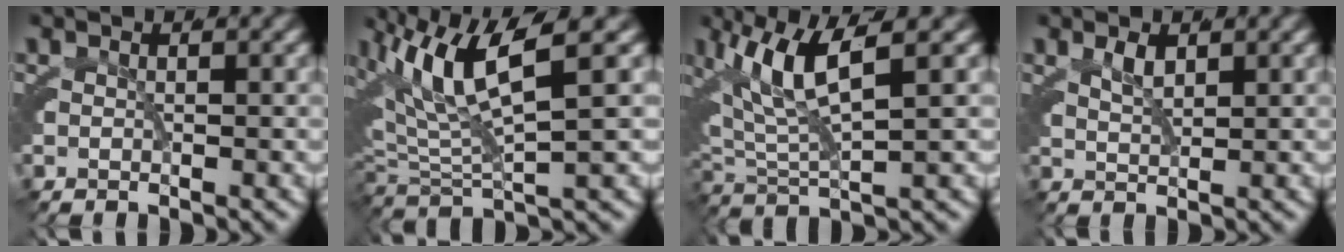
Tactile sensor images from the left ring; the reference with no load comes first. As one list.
[{"total": 7.2, "force": [2.4, 3.3, 5.9], "torque": [-0.118, 0.006, 0.042]}, {"total": 6.7, "force": [2.6, 2.7, 5.5], "torque": [-0.106, 0.009, 0.043]}, {"total": 0.6, "force": [0.3, -0.2, 0.5], "torque": [-0.008, -0.007, 0.013]}]